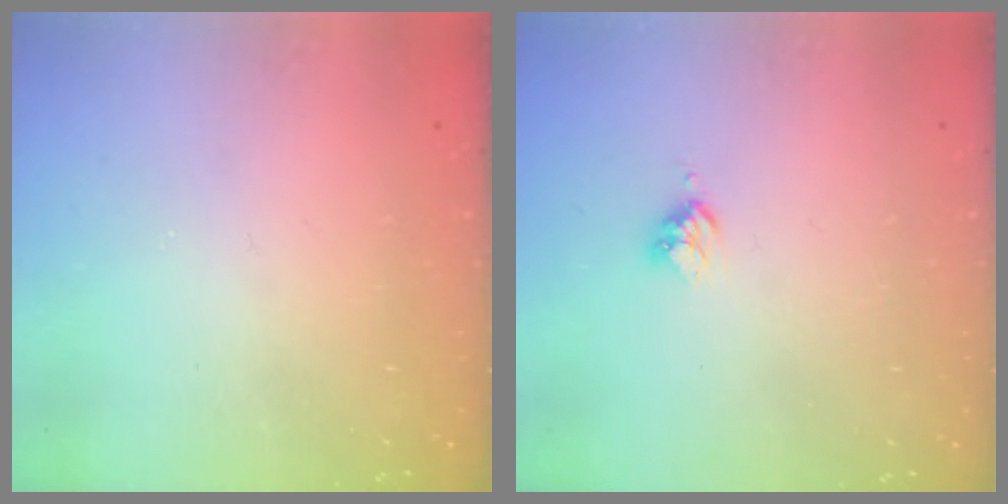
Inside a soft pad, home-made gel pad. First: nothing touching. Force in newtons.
{"total": 3.0, "press": 2.9, "slide": 0.4}